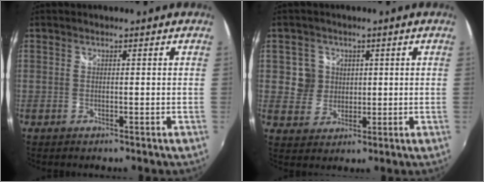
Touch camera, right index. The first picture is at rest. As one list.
[{"total": 5.1, "force": [1.0, 4.9, 0.6], "torque": [-0.006, 0.008, 0.023]}]